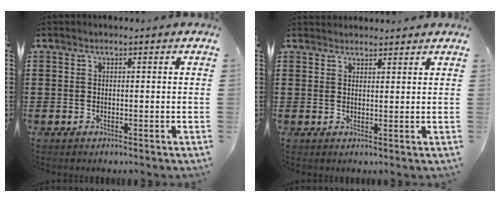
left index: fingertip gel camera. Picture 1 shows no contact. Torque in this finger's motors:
{"motor_torque": [2.14, 0.00, 0.15, 0.02]}